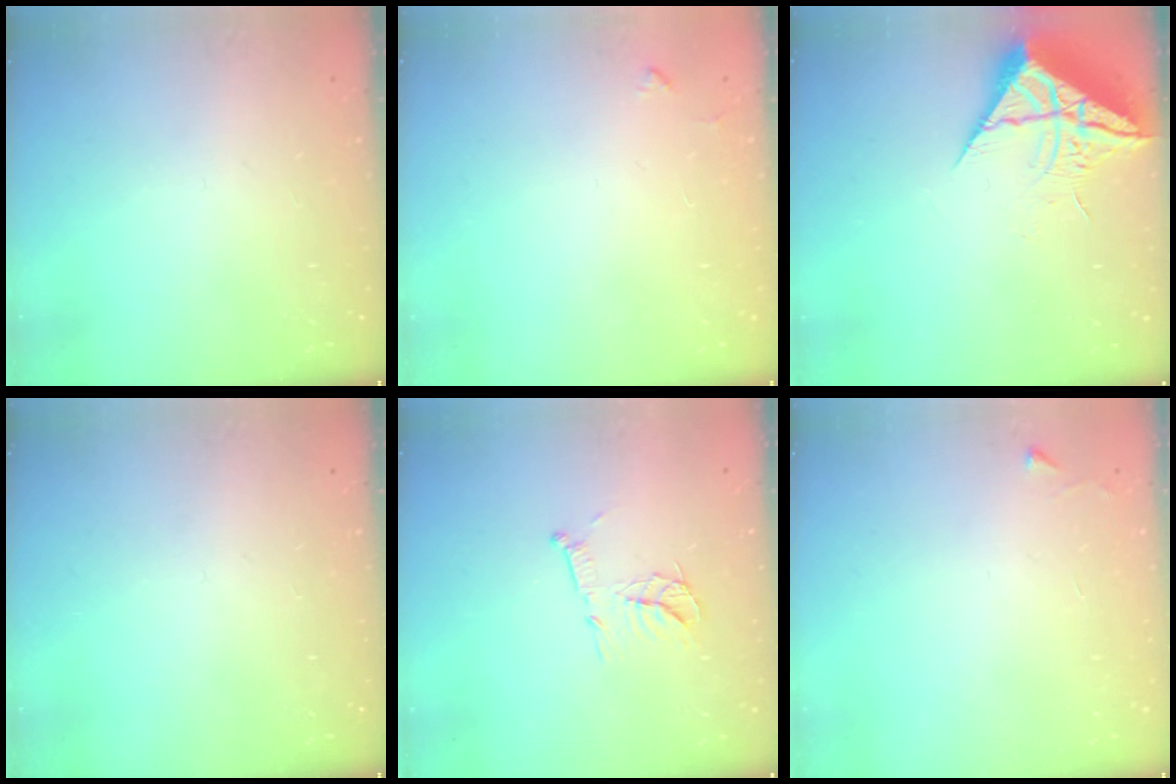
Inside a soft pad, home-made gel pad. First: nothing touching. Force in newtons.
{"total": 3.5, "press": 3.5, "slide": 0.5}
{"total": 10.0, "press": 9.9, "slide": 1.0}
{"total": 0.0}
{"total": 11.7, "press": 11.7, "slide": 0.7}
{"total": 2.3, "press": 2.3, "slide": 0.4}